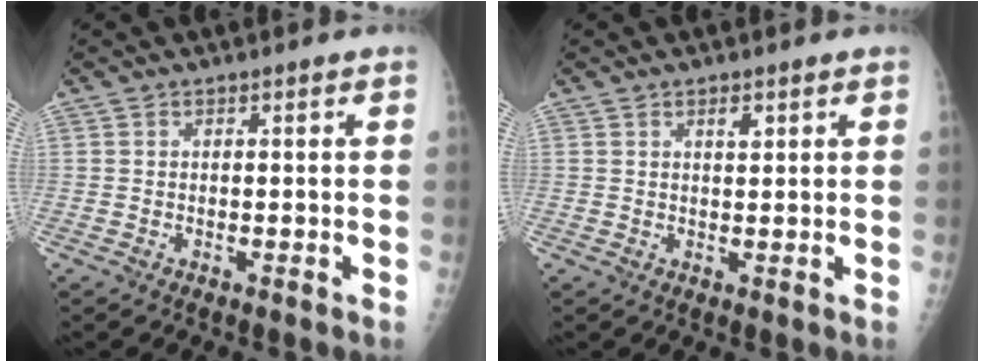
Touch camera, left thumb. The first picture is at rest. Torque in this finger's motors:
{"motor_torque": [0.33, 0.15, 0.24, -0.03, -0.01]}